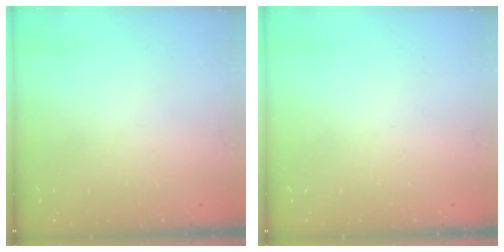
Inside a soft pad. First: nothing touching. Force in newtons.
{"total": 0.0}